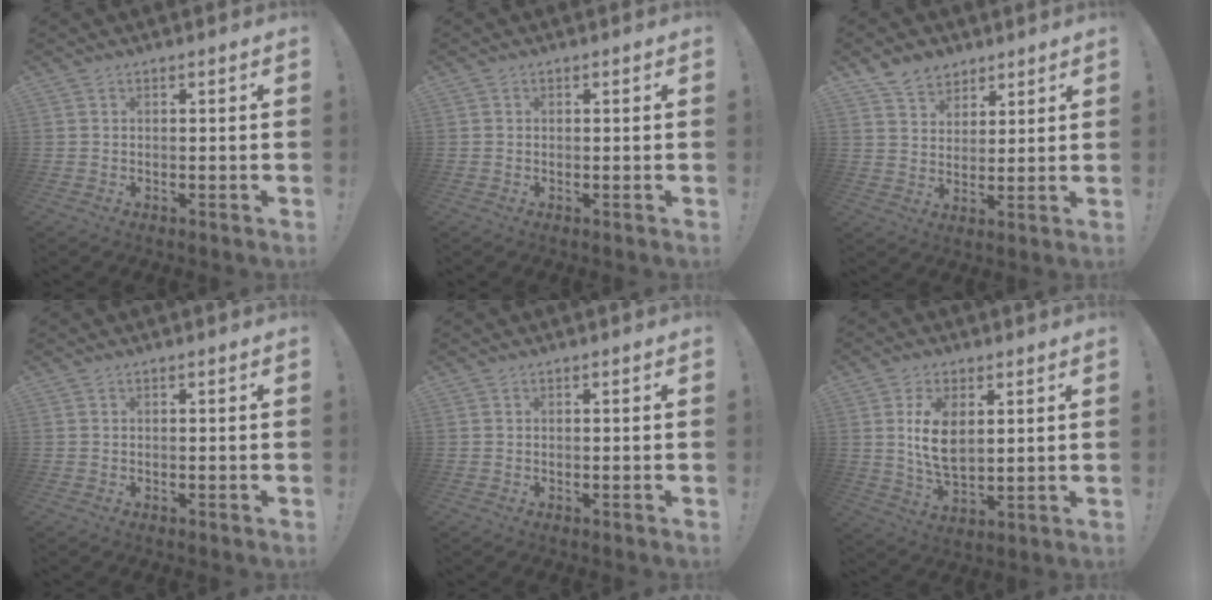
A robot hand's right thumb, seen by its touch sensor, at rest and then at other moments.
{"total": 0.0}
{"total": 8.2, "force": [6.0, 5.4, 1.5], "torque": [-0.031, -0.034, 0.119]}
{"total": 0.0}
{"total": 0.0}
{"total": 10.0, "force": [3.0, 5.9, 7.4], "torque": [-0.134, -0.011, 0.051]}